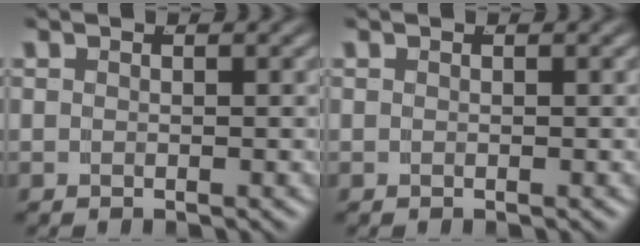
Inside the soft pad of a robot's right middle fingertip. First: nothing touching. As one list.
[{"total": 0.0}]